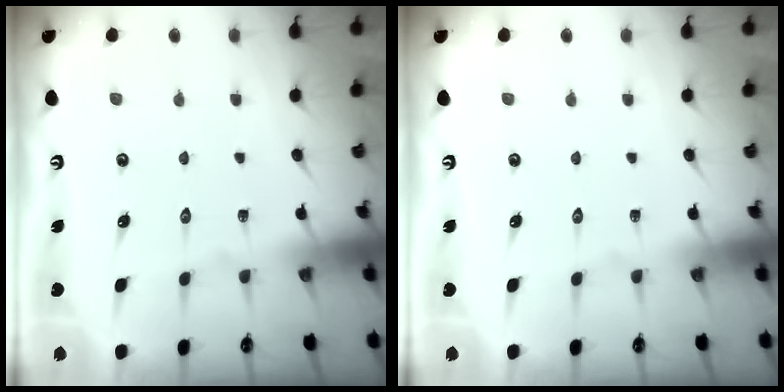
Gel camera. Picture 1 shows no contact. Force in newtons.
{"total": 0.0}